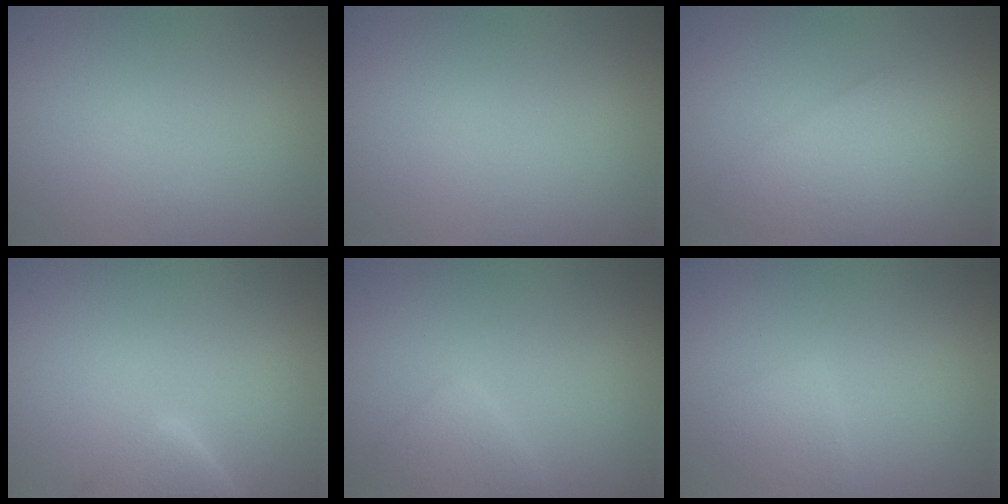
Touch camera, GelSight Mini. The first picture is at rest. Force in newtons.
{"total": 0.0}
{"total": 3.0, "press": 3.0, "slide": 0.1}
{"total": 3.8, "press": 3.7, "slide": 0.3}
{"total": 1.9, "press": 1.9, "slide": 0.0}
{"total": 1.4, "press": 1.4, "slide": 0.1}